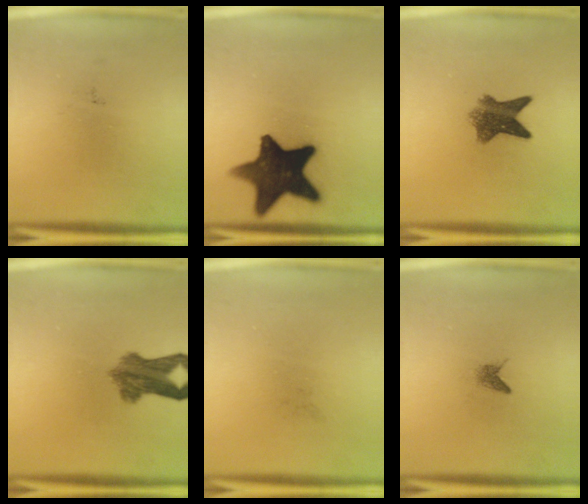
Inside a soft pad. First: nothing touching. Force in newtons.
{"total": 15.9}
{"total": 6.5}
{"total": 6.7}
{"total": 0.0}
{"total": 1.0}